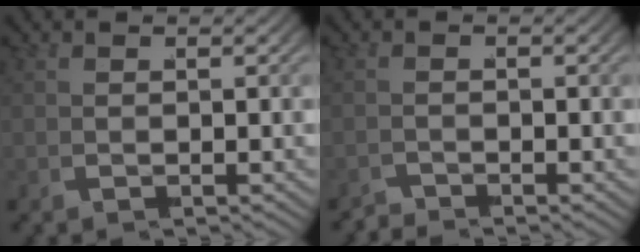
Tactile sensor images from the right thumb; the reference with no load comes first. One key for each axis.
{"total": 1.5, "fx": -1.5, "fy": -0.2, "fz": -0.4, "tx": 0.017, "ty": -0.002, "tz": -0.036}